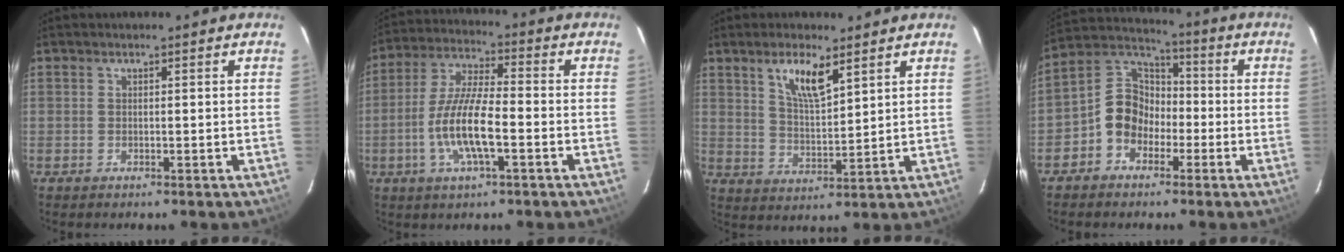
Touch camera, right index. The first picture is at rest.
{"total": 11.5, "force": [-3.5, 2.7, 10.6], "torque": [-0.219, 0.000, -0.068]}
{"total": 7.5, "force": [4.7, 2.3, 5.5], "torque": [-0.098, 0.000, 0.092]}
{"total": 9.2, "force": [-3.8, 7.3, 4.2], "torque": [-0.085, 0.032, -0.074]}